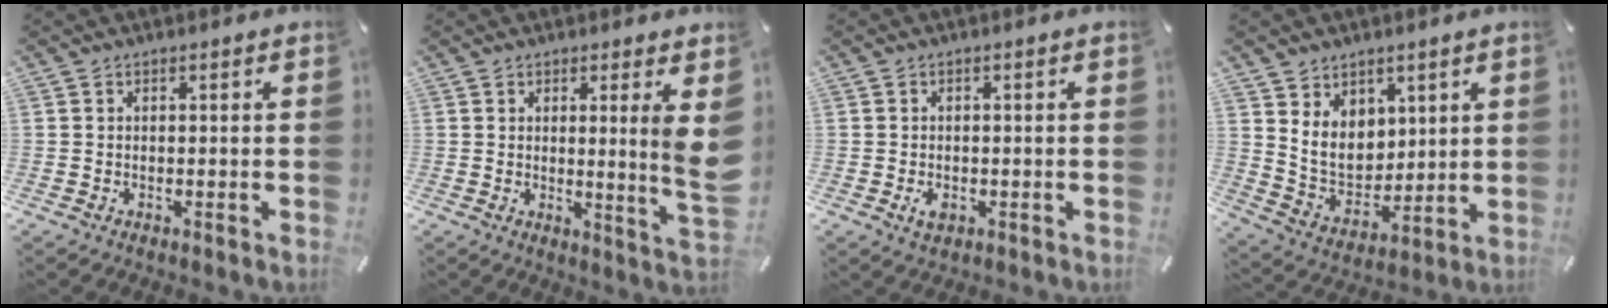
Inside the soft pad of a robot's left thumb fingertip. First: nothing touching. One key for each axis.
{"total": 8.3, "fx": 2.2, "fy": 0.1, "fz": 8.0, "tx": -0.113, "ty": -0.030, "tz": 0.032}
{"total": 2.5, "fx": -0.7, "fy": 1.6, "fz": 1.8, "tx": -0.045, "ty": -0.002, "tz": -0.015}
{"total": 9.7, "fx": 4.4, "fy": 8.1, "fz": 3.0, "tx": -0.078, "ty": -0.033, "tz": 0.088}